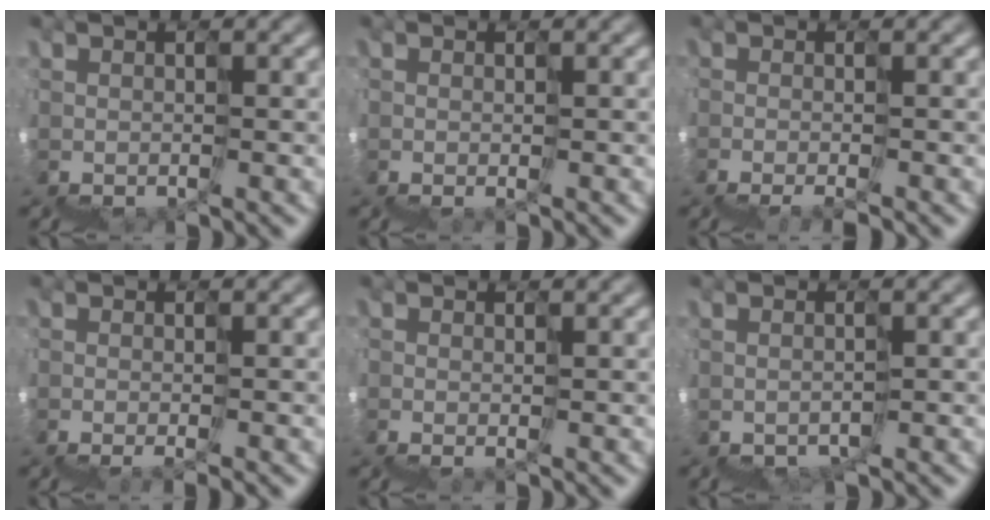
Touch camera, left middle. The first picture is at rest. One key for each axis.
{"total": 1.9, "fx": -0.5, "fy": 0.7, "fz": 1.7, "tx": -0.015, "ty": -0.006, "tz": -0.005}
{"total": 3.0, "fx": -2.2, "fy": 0.6, "fz": 2.0, "tx": -0.011, "ty": -0.015, "tz": -0.025}
{"total": 3.0, "fx": -1.4, "fy": 0.7, "fz": 2.5, "tx": -0.021, "ty": -0.010, "tz": -0.014}
{"total": 2.6, "fx": -0.4, "fy": 1.0, "fz": 2.4, "tx": -0.018, "ty": -0.007, "tz": -0.006}
{"total": 1.5, "fx": -1.5, "fy": -0.4, "fz": -0.1, "tx": -0.004, "ty": -0.003, "tz": -0.031}